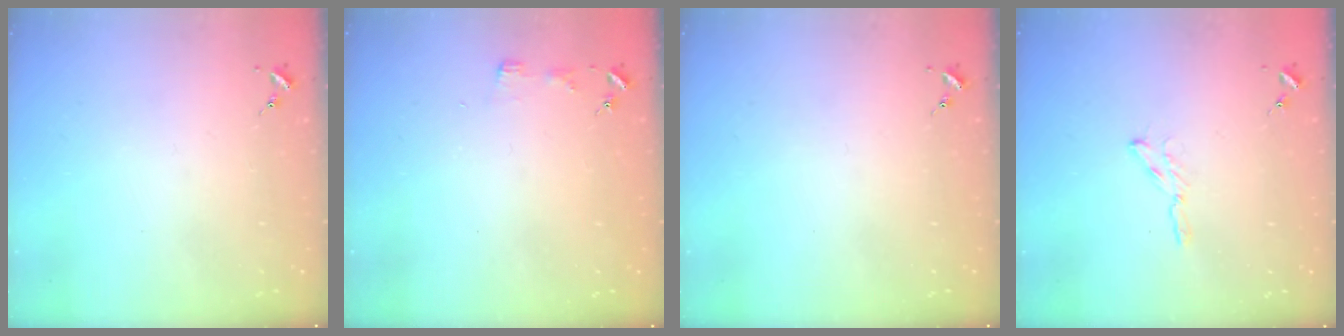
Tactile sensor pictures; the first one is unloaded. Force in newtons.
{"total": 3.4, "press": 3.3, "slide": 0.4}
{"total": 0.0}
{"total": 2.9, "press": 2.9, "slide": 0.3}